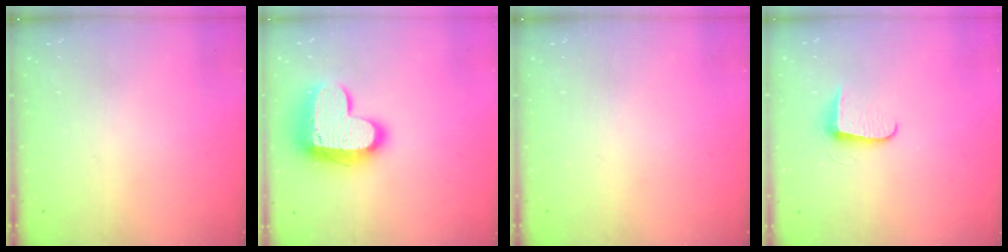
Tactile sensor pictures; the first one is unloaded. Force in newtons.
{"total": 16.8, "press": 16.7, "slide": 1.4}
{"total": 0.0}
{"total": 6.2, "press": 6.2, "slide": 0.8}